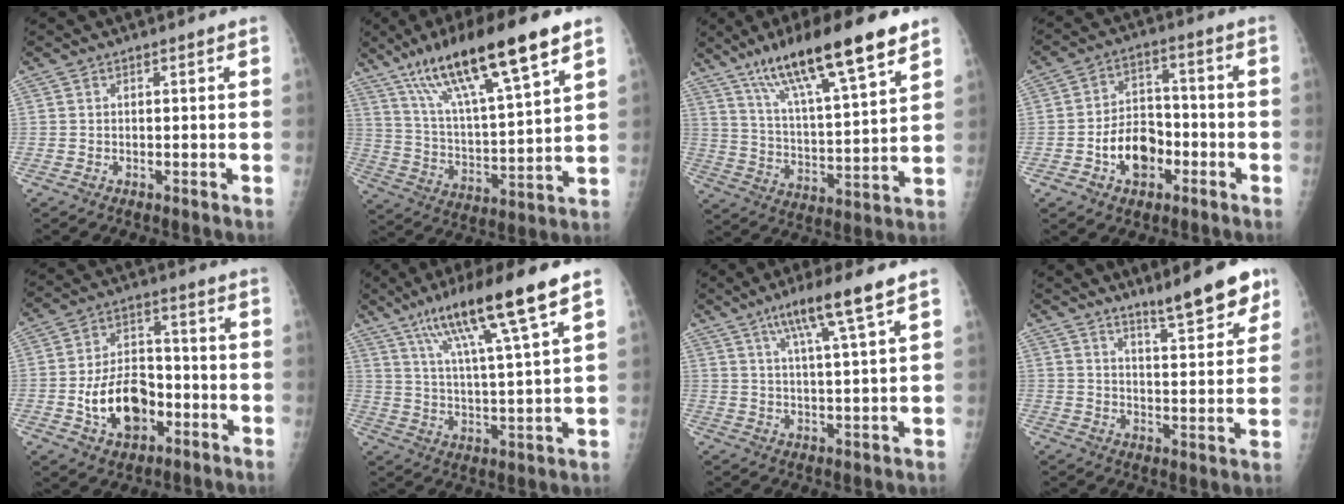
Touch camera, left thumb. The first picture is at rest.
{"total": 21.6, "force": [13.3, 4.1, 16.6], "torque": [-0.278, -0.035, 0.240]}
{"total": 20.2, "force": [13.1, 3.7, 15.0], "torque": [-0.239, -0.044, 0.226]}
{"total": 9.9, "force": [-3.6, 6.9, 6.1], "torque": [-0.070, 0.033, -0.062]}
{"total": 12.8, "force": [-4.0, 8.5, 8.7], "torque": [-0.119, 0.030, -0.064]}
{"total": 16.8, "force": [9.9, 1.5, 13.5], "torque": [-0.232, -0.029, 0.172]}
{"total": 10.1, "force": [5.8, 0.1, 8.2], "torque": [-0.146, -0.017, 0.101]}
{"total": 10.8, "force": [7.9, 2.1, 7.0], "torque": [-0.080, -0.048, 0.122]}